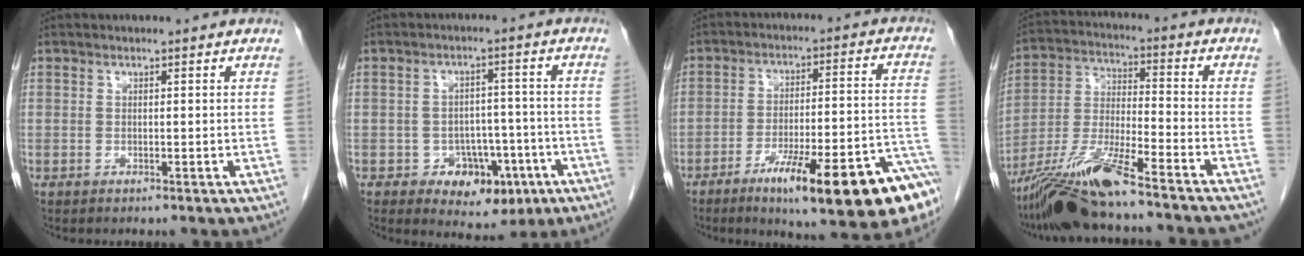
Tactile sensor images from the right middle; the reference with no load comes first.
{"total": 8.2, "force": [-3.7, 5.6, 4.8], "torque": [-0.053, 0.017, -0.040]}
{"total": 19.9, "force": [-12.0, 2.3, 15.7], "torque": [-0.161, 0.012, -0.175]}
{"total": 16.1, "force": [-12.8, 0.6, 9.8], "torque": [-0.203, -0.022, -0.230]}